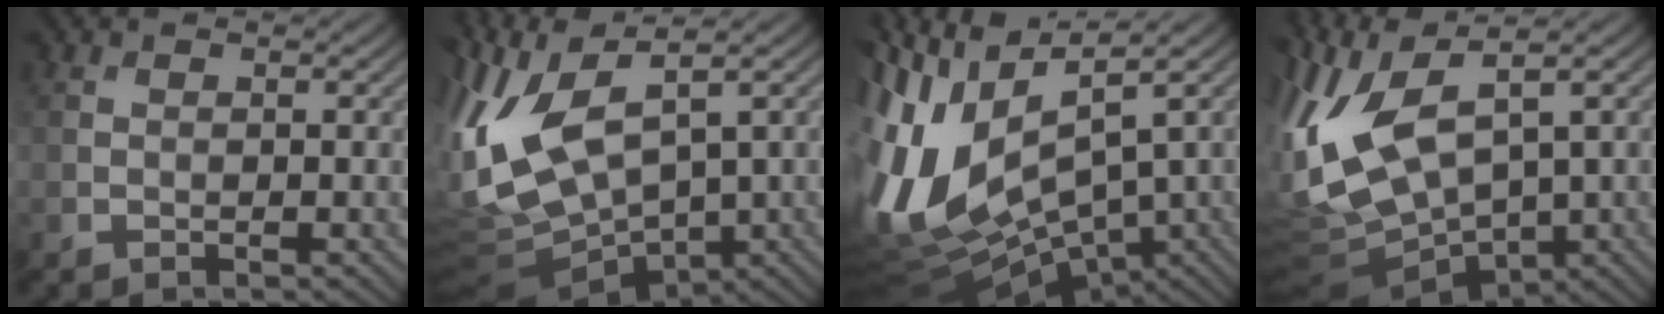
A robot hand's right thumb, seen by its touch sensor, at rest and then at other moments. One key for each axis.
{"total": 13.6, "fx": 3.1, "fy": 6.0, "fz": 11.8, "tx": -0.294, "ty": -0.001, "tz": 0.075}
{"total": 16.4, "fx": -0.1, "fy": 7.7, "fz": 14.5, "tx": -0.347, "ty": -0.014, "tz": 0.021}
{"total": 13.9, "fx": 2.9, "fy": 6.3, "fz": 12.0, "tx": -0.299, "ty": -0.003, "tz": 0.072}